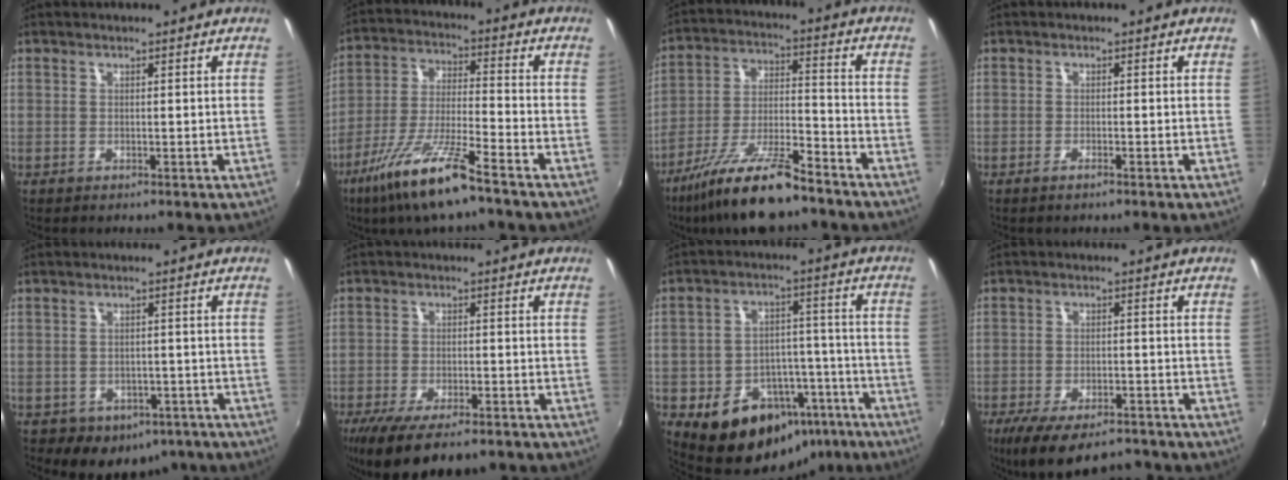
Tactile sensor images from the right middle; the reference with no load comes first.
{"total": 12.9, "force": [-8.5, 1.1, 9.7], "torque": [-0.203, -0.022, -0.160]}
{"total": 15.1, "force": [-11.5, 2.9, 9.4], "torque": [-0.191, -0.019, -0.206]}
{"total": 3.1, "force": [-2.2, 0.6, 2.1], "torque": [-0.051, -0.005, -0.045]}
{"total": 8.8, "force": [-4.6, 6.7, 3.4], "torque": [-0.078, 0.000, -0.038]}
{"total": 13.0, "force": [-9.4, 4.2, 8.0], "torque": [-0.169, -0.044, -0.153]}
{"total": 16.9, "force": [-10.3, 11.2, 7.3], "torque": [-0.142, 0.034, -0.120]}
{"total": 12.1, "force": [-10.3, 1.8, 6.1], "torque": [-0.134, -0.032, -0.176]}